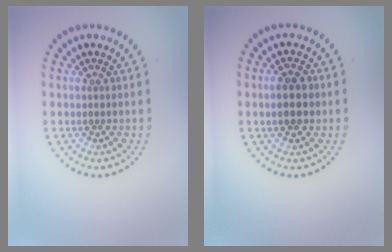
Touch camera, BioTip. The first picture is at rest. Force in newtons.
{"total": 2.9, "press": 2.9, "slide": 0.1}